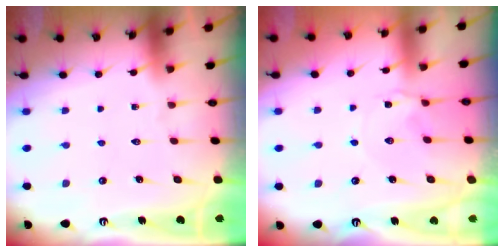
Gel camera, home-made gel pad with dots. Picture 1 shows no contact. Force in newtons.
{"total": 0.8, "press": 0.7, "slide": 0.3}